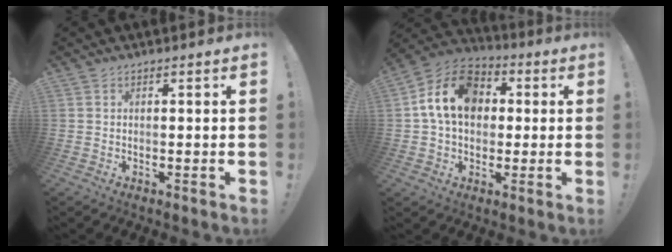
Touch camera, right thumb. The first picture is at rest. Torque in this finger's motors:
{"motor_torque": [1.26, 1.19, 1.16, -0.04, 0.13]}